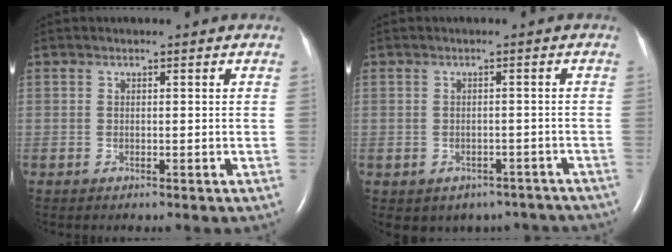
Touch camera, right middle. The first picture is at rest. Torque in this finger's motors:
{"motor_torque": [0.60, -1.28, 0.07, 0.03]}